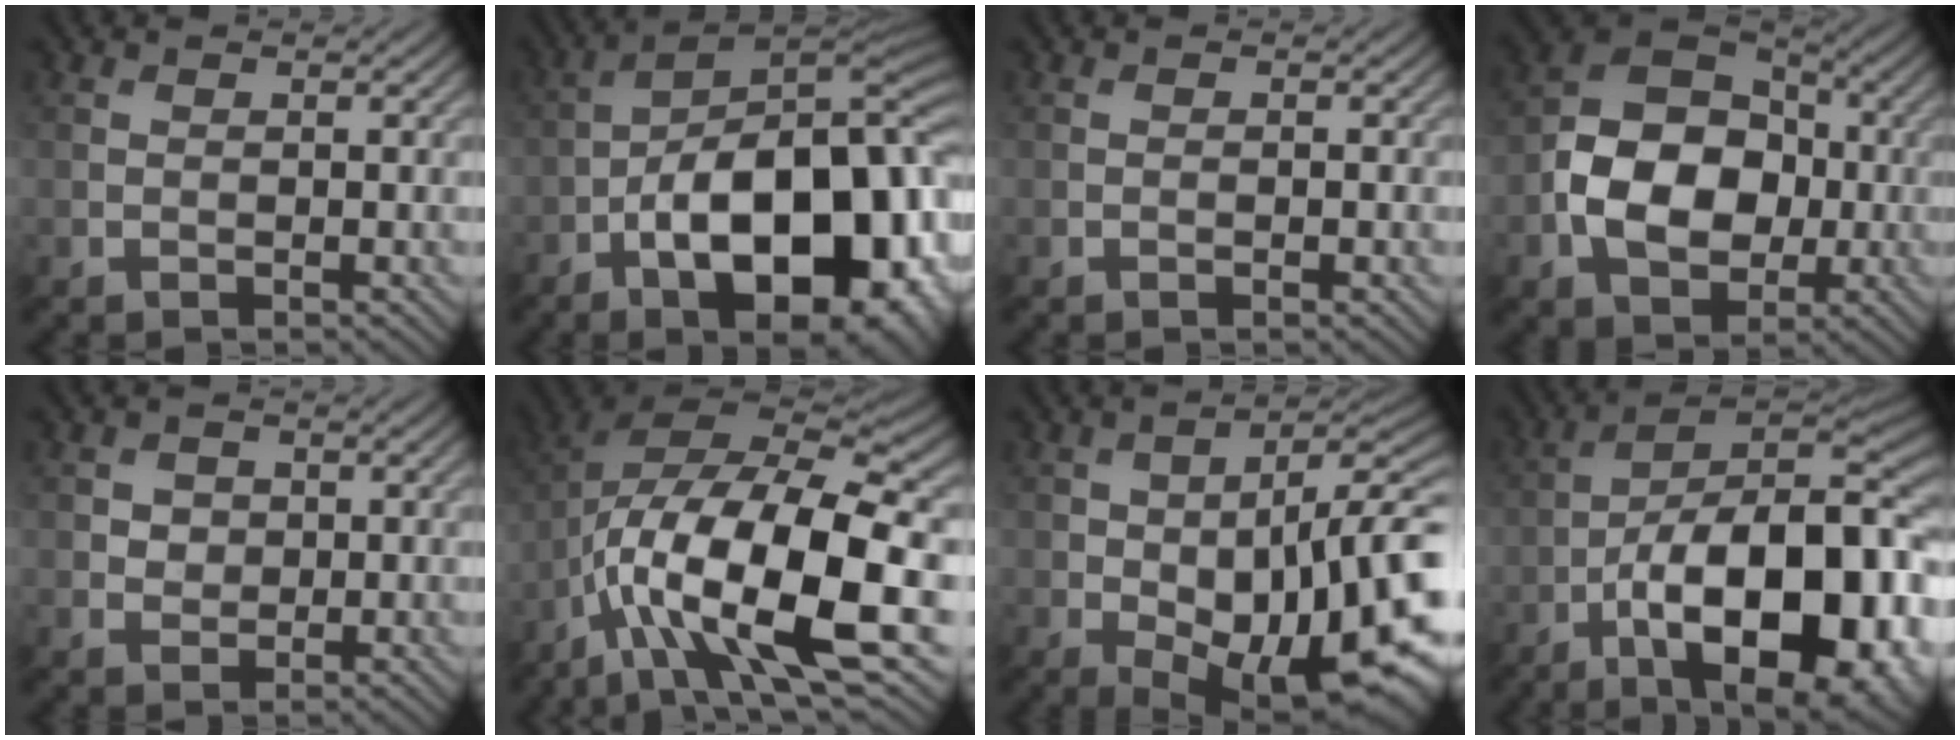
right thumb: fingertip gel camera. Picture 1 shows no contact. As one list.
[{"total": 19.8, "force": [-7.2, 9.2, 16.0], "torque": [-0.223, -0.006, -0.115]}, {"total": 0.9, "force": [-0.3, 0.2, 0.8], "torque": [-0.012, 0.000, -0.004]}, {"total": 11.1, "force": [-1.8, 8.0, 7.4], "torque": [-0.146, -0.002, -0.043]}, {"total": 2.0, "force": [0.2, 1.8, 0.7], "torque": [-0.016, -0.004, 0.001]}, {"total": 16.8, "force": [-5.7, 6.1, 14.6], "torque": [-0.261, -0.002, -0.099]}, {"total": 18.2, "force": [-4.6, 9.5, 14.8], "torque": [-0.206, -0.043, -0.049]}, {"total": 21.6, "force": [-8.8, 9.8, 17.2], "torque": [-0.247, -0.001, -0.134]}]